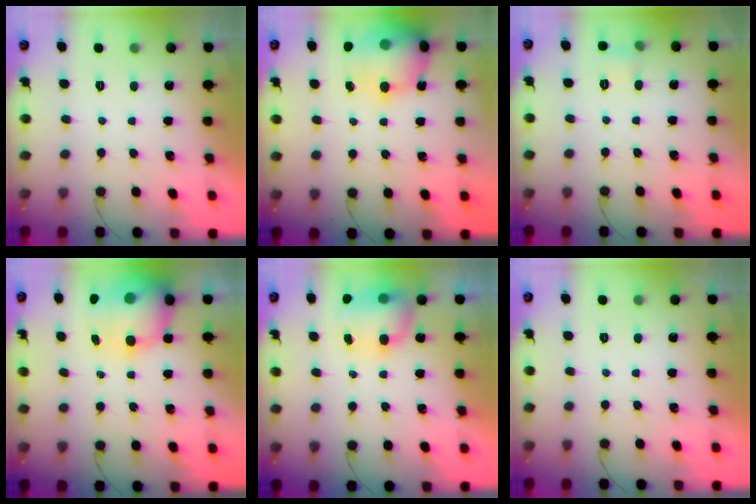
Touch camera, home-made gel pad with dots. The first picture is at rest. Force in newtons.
{"total": 19.0, "press": 16.9, "slide": 8.7}
{"total": 4.7, "press": 4.5, "slide": 1.3}
{"total": 14.5, "press": 14.1, "slide": 3.4}
{"total": 7.3, "press": 7.2, "slide": 1.0}
{"total": 0.0}